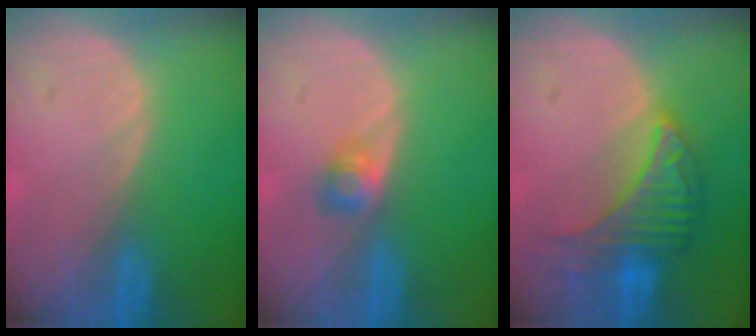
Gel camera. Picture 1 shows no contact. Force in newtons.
{"total": 2.5, "press": 2.3, "slide": 1.0}
{"total": 7.5, "press": 7.5, "slide": 0.1}